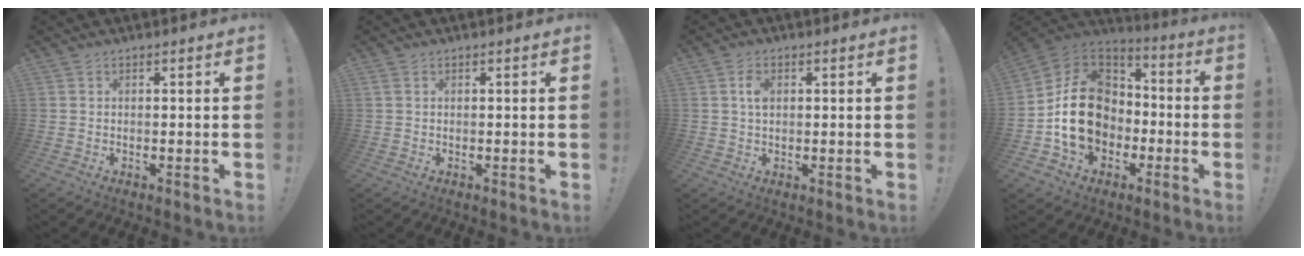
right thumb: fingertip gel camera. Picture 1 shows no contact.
{"total": 0.5, "force": [0.2, 0.3, 0.3], "torque": [-0.015, 0.005, 0.005]}
{"total": 3.4, "force": [0.8, 2.2, 2.6], "torque": [-0.042, 0.003, 0.010]}
{"total": 20.0, "force": [-2.9, 15.9, 11.7], "torque": [-0.201, 0.032, -0.033]}